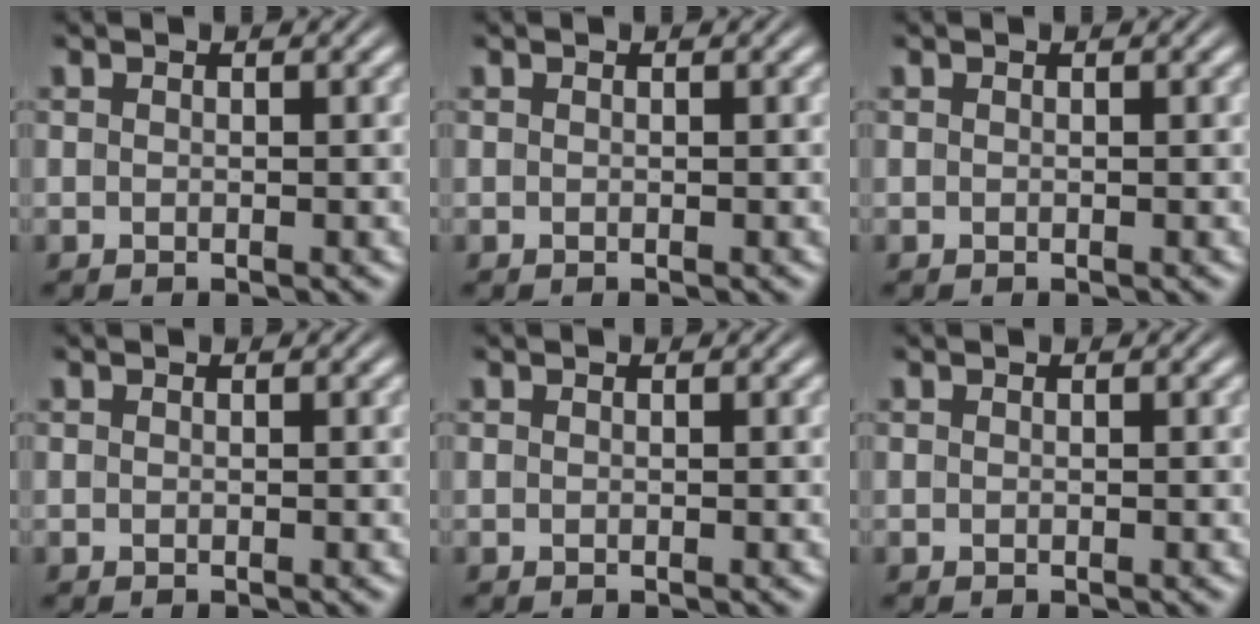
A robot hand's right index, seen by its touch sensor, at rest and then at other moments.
{"total": 0.0}
{"total": 0.0}
{"total": 0.0}
{"total": 0.0}
{"total": 0.0}